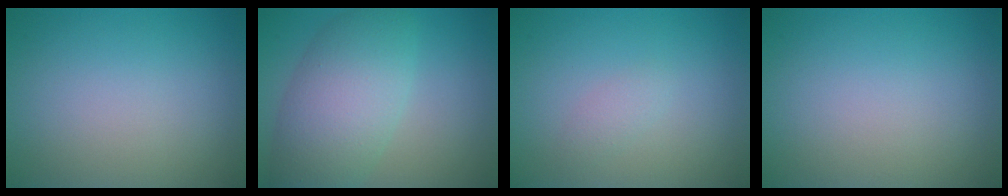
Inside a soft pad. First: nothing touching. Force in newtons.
{"total": 7.0, "press": 7.0, "slide": 0.3}
{"total": 1.0, "press": 1.0, "slide": 0.1}
{"total": 0.0}